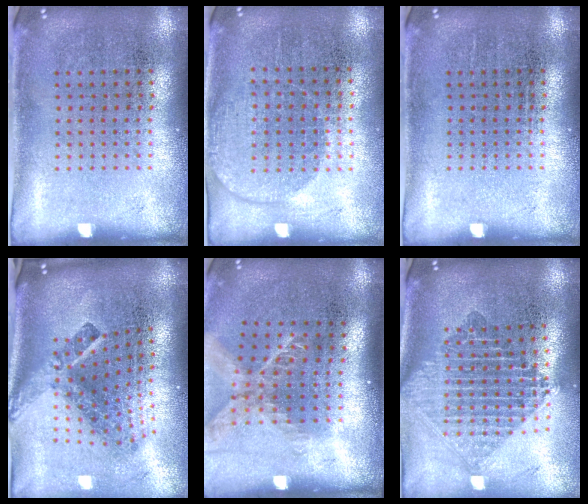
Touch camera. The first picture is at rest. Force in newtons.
{"total": 1.4, "press": 1.2, "slide": 0.6}
{"total": 0.0}
{"total": 2.8, "press": 1.7, "slide": 2.2}
{"total": 1.7, "press": 1.3, "slide": 1.1}
{"total": 2.3, "press": 1.8, "slide": 1.4}